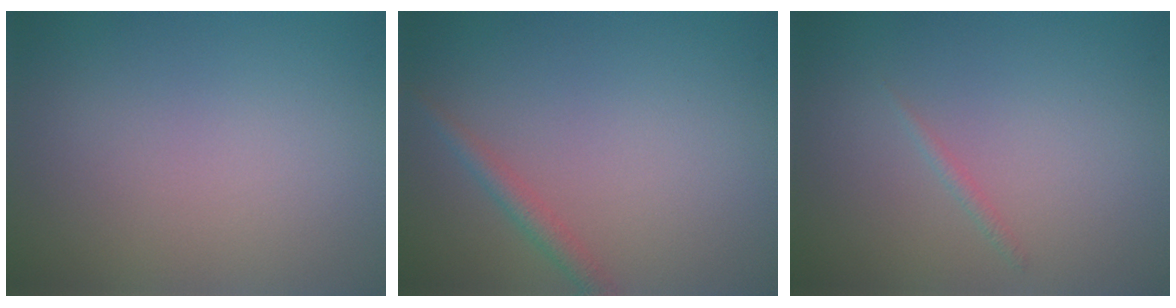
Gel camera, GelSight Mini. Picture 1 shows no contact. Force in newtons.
{"total": 1.6, "press": 1.6, "slide": 0.1}
{"total": 0.6, "press": 0.6, "slide": 0.0}